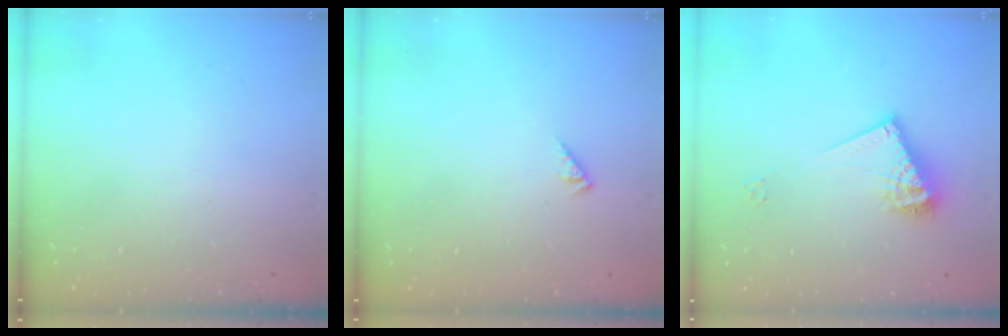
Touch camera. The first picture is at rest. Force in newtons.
{"total": 1.0, "press": 1.0, "slide": 0.3}
{"total": 12.1, "press": 12.0, "slide": 1.1}